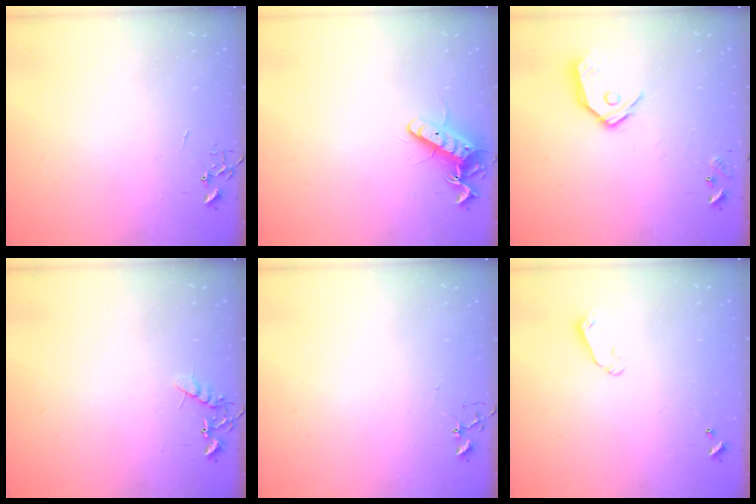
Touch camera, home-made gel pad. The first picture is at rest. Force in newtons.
{"total": 12.5, "press": 12.4, "slide": 1.0}
{"total": 12.1, "press": 12.0, "slide": 1.5}
{"total": 6.8, "press": 6.8, "slide": 0.3}
{"total": 3.9, "press": 3.9, "slide": 0.3}
{"total": 4.1, "press": 4.0, "slide": 0.4}